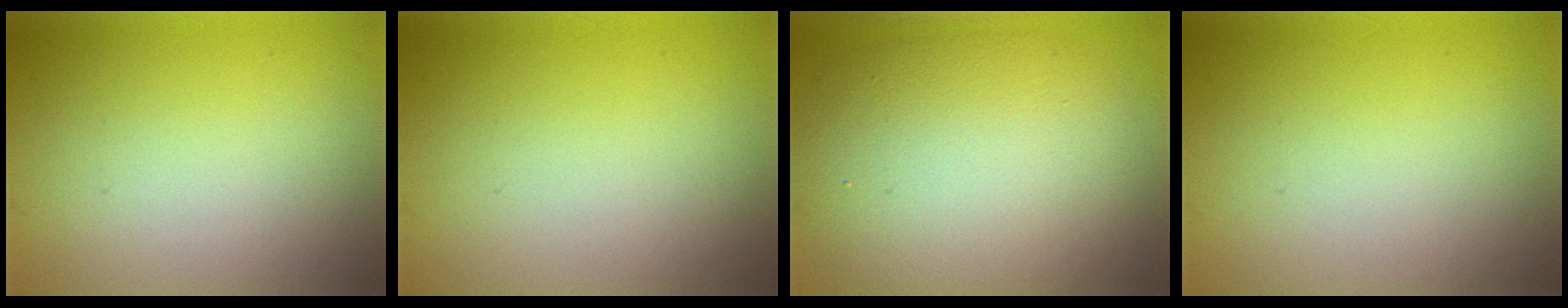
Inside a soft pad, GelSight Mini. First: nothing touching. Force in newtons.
{"total": 0.0}
{"total": 11.2, "press": 11.2, "slide": 0.7}
{"total": 0.0}